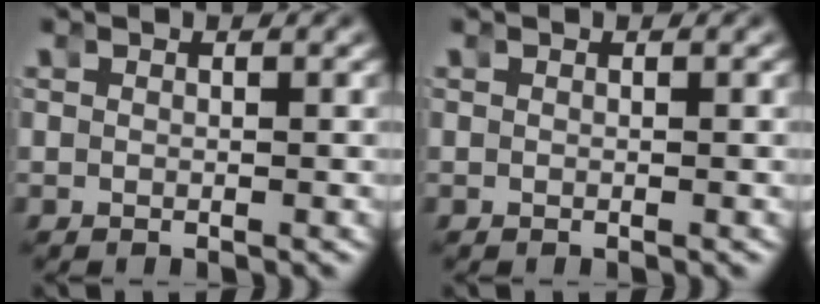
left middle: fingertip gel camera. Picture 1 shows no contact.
{"total": 0.0}